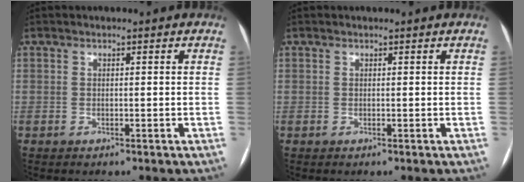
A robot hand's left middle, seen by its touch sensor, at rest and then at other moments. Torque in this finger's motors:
{"motor_torque": [0.42, -1.08, -0.49, -0.17]}